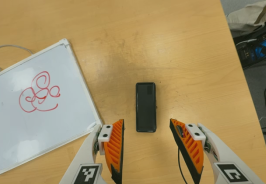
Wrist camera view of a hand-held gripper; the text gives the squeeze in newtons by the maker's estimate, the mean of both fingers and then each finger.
{"total": 0.0}